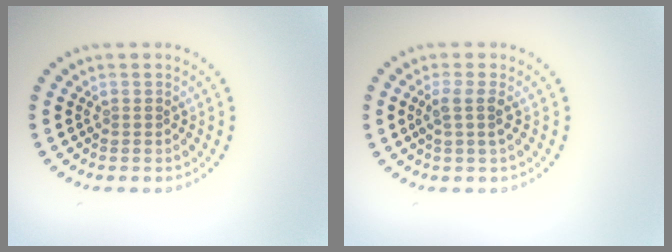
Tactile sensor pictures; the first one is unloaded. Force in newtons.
{"total": 1.8, "press": 1.5, "slide": 1.1}